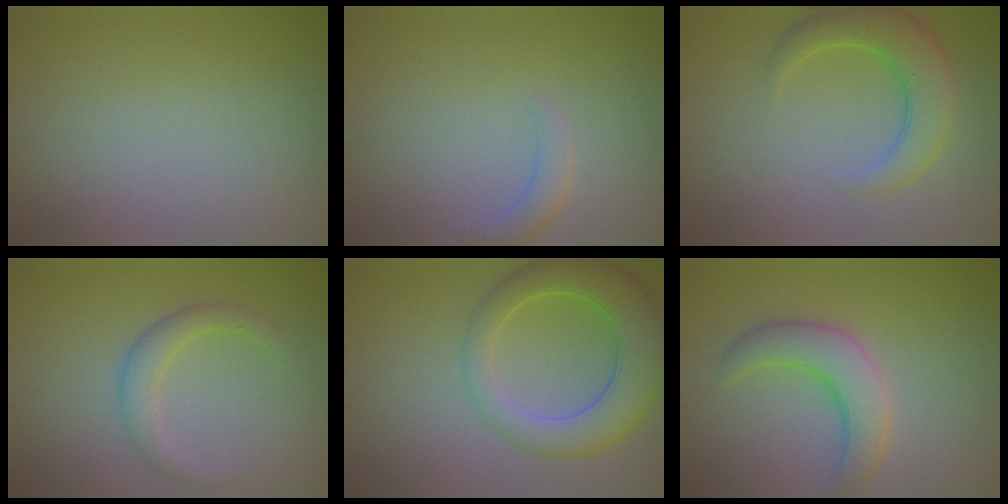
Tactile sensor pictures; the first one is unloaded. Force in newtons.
{"total": 1.7, "press": 1.7, "slide": 0.1}
{"total": 5.1, "press": 5.1, "slide": 0.3}
{"total": 2.7, "press": 2.7, "slide": 0.1}
{"total": 7.2, "press": 7.2, "slide": 0.3}
{"total": 4.5, "press": 4.5, "slide": 0.3}